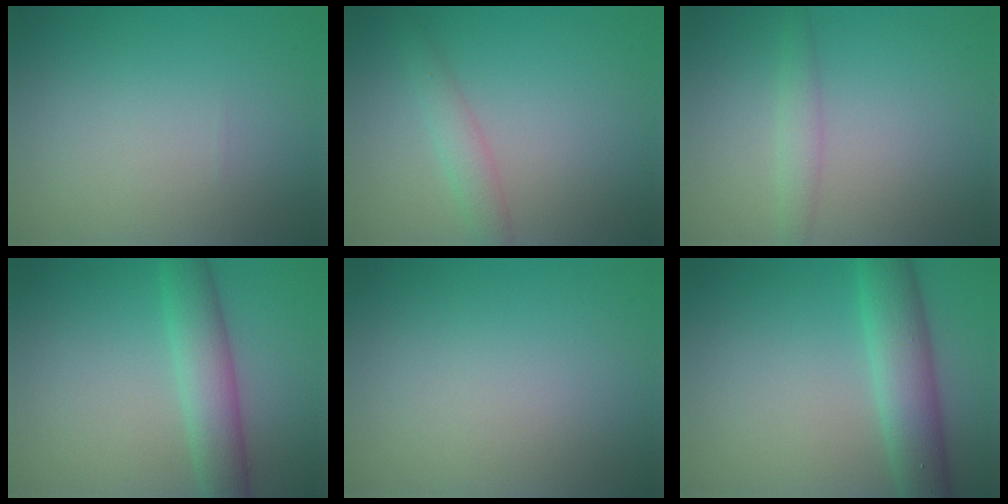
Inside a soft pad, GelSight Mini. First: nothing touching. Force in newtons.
{"total": 1.9, "press": 1.9, "slide": 0.0}
{"total": 1.5, "press": 1.5, "slide": 0.0}
{"total": 4.8, "press": 4.8, "slide": 0.2}
{"total": 0.0}
{"total": 5.6, "press": 5.6, "slide": 0.1}